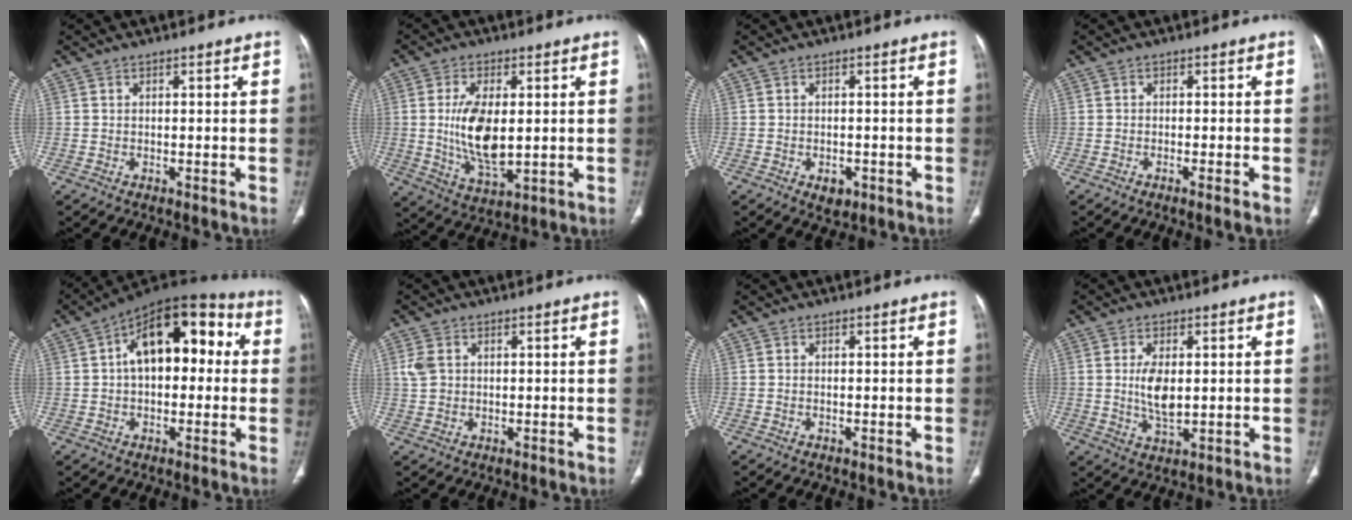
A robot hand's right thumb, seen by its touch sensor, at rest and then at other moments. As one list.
[{"total": 11.5, "force": [0.5, 5.5, 10.1], "torque": [-0.190, -0.019, 0.020]}, {"total": 2.9, "force": [-1.2, 1.9, 1.7], "torque": [-0.014, 0.002, -0.010]}, {"total": 1.5, "force": [-0.9, -0.1, 1.3], "torque": [-0.030, -0.003, -0.018]}, {"total": 17.3, "force": [2.8, 9.7, 14.0], "torque": [-0.178, 0.046, 0.035]}, {"total": 3.5, "force": [0.9, 2.6, 2.1], "torque": [-0.046, 0.003, 0.023]}, {"total": 0.0}, {"total": 6.2, "force": [0.6, 2.9, 5.4], "torque": [-0.102, -0.011, 0.016]}]